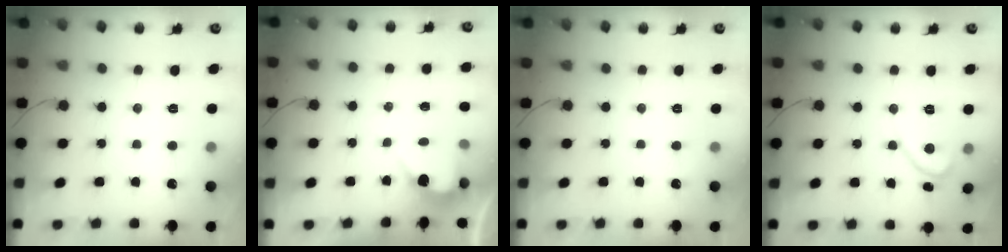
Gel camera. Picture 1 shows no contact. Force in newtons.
{"total": 2.5, "press": 2.5, "slide": 0.2}
{"total": 0.0}
{"total": 2.7, "press": 2.7, "slide": 0.2}